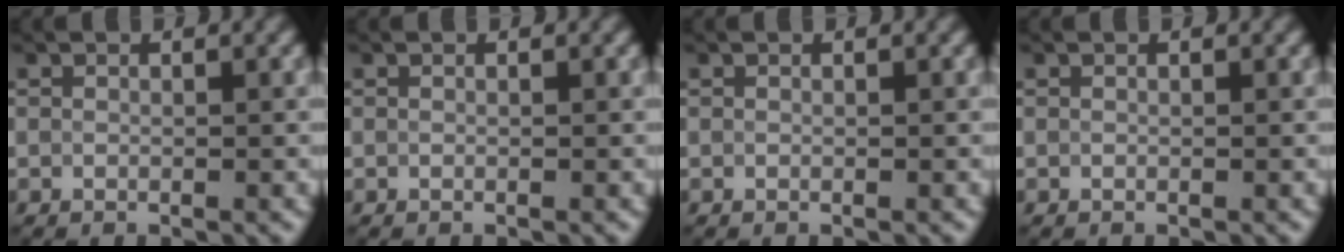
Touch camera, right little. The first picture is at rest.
{"total": 0.0}
{"total": 0.0}
{"total": 0.0}